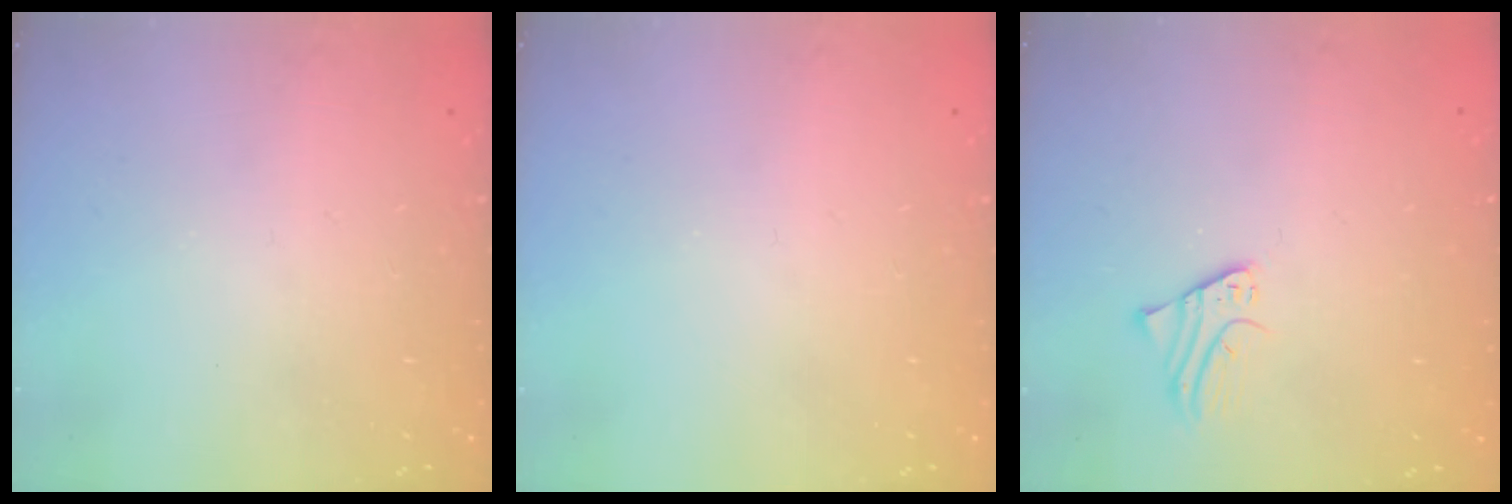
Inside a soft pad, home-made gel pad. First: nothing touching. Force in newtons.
{"total": 0.0}
{"total": 2.0, "press": 2.0, "slide": 0.1}